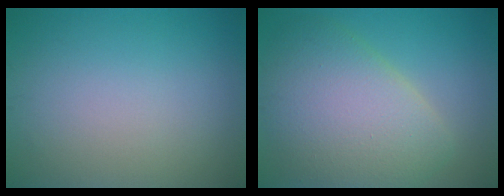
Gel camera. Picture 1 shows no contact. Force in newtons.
{"total": 8.2, "press": 8.2, "slide": 0.5}